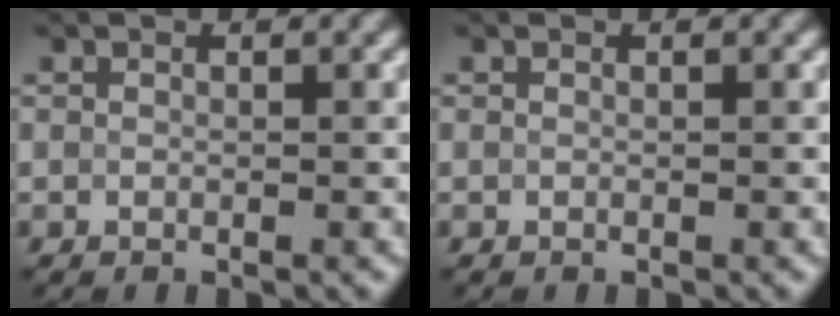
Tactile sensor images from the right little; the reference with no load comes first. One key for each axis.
{"total": 0.0}